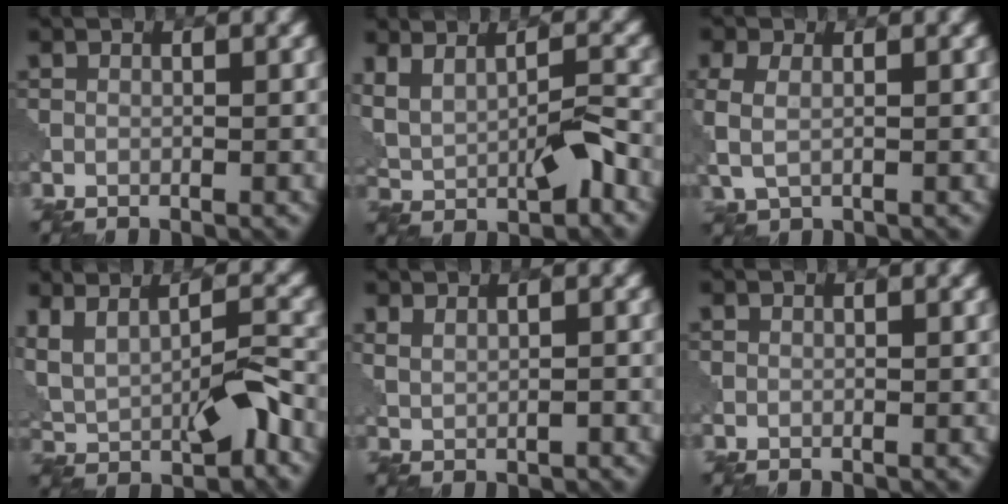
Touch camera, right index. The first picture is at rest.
{"total": 4.7, "force": [0.6, 2.2, 4.1], "torque": [-0.085, -0.006, 0.018]}
{"total": 3.2, "force": [0.1, 2.1, 2.5], "torque": [-0.068, -0.002, 0.005]}
{"total": 6.2, "force": [0.6, 2.7, 5.5], "torque": [-0.110, -0.006, 0.014]}
{"total": 1.7, "force": [1.2, 0.8, 1.0], "torque": [-0.024, -0.003, 0.027]}
{"total": 0.0}